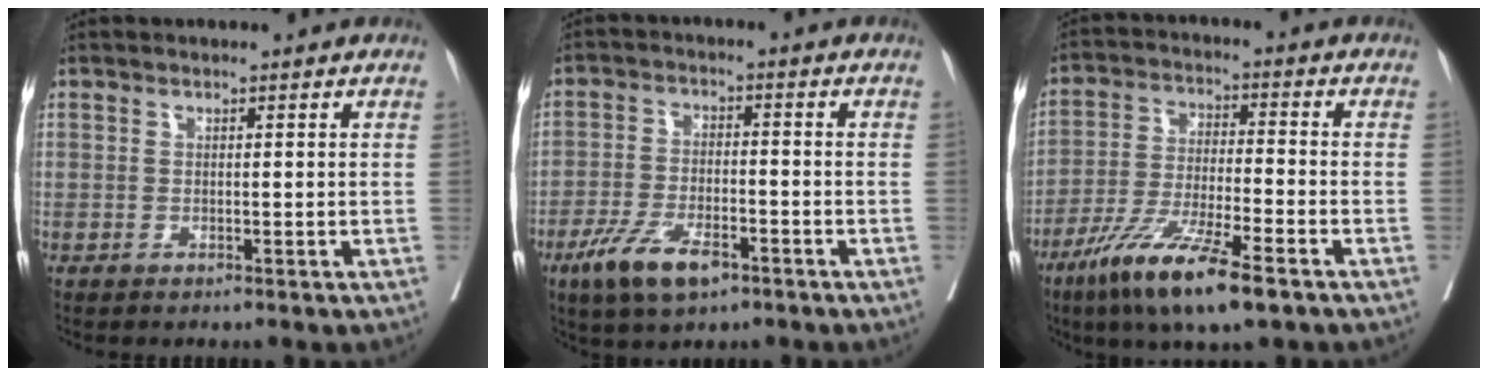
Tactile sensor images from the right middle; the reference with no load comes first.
{"total": 8.4, "force": [-5.0, 3.0, 6.1], "torque": [-0.122, -0.010, -0.087]}
{"total": 12.9, "force": [-8.1, 1.4, 10.0], "torque": [-0.194, -0.032, -0.144]}